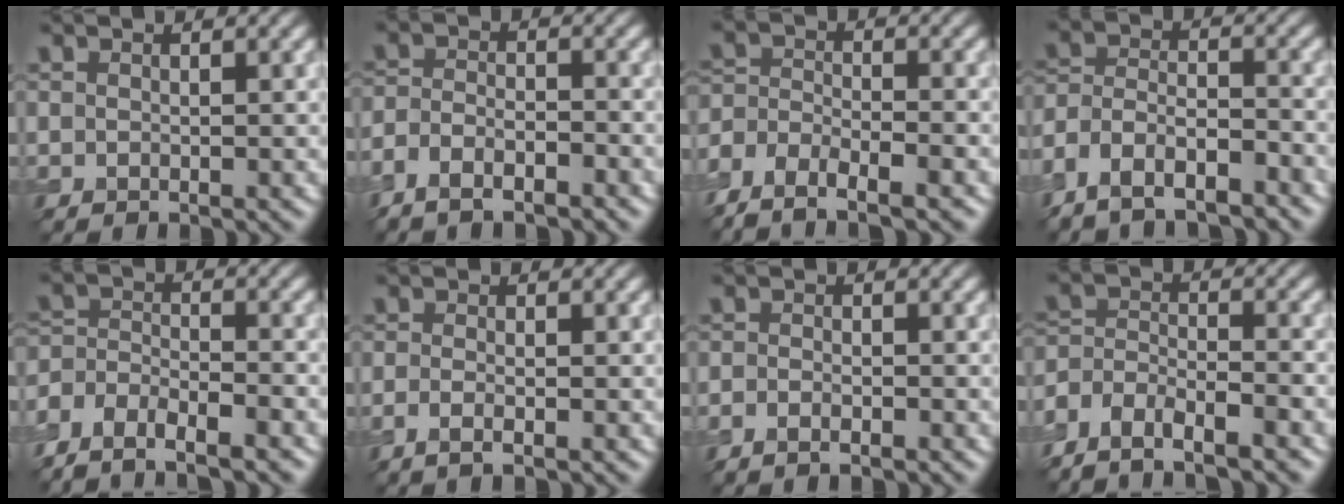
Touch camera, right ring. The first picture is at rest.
{"total": 3.5, "force": [-2.8, 1.3, 1.7], "torque": [-0.027, -0.003, -0.055]}
{"total": 6.6, "force": [-5.3, 2.6, 2.9], "torque": [-0.039, -0.002, -0.093]}
{"total": 5.8, "force": [-4.8, 2.3, 2.3], "torque": [-0.040, -0.007, -0.097]}
{"total": 5.8, "force": [-5.0, 2.2, 1.9], "torque": [-0.024, -0.003, -0.089]}
{"total": 1.0, "force": [-0.5, 0.0, 0.9], "torque": [-0.017, -0.002, -0.012]}
{"total": 1.1, "force": [-0.9, 0.4, 0.4], "torque": [-0.008, 0.000, -0.020]}
{"total": 5.7, "force": [-4.9, 2.0, 2.0], "torque": [-0.027, -0.003, -0.088]}